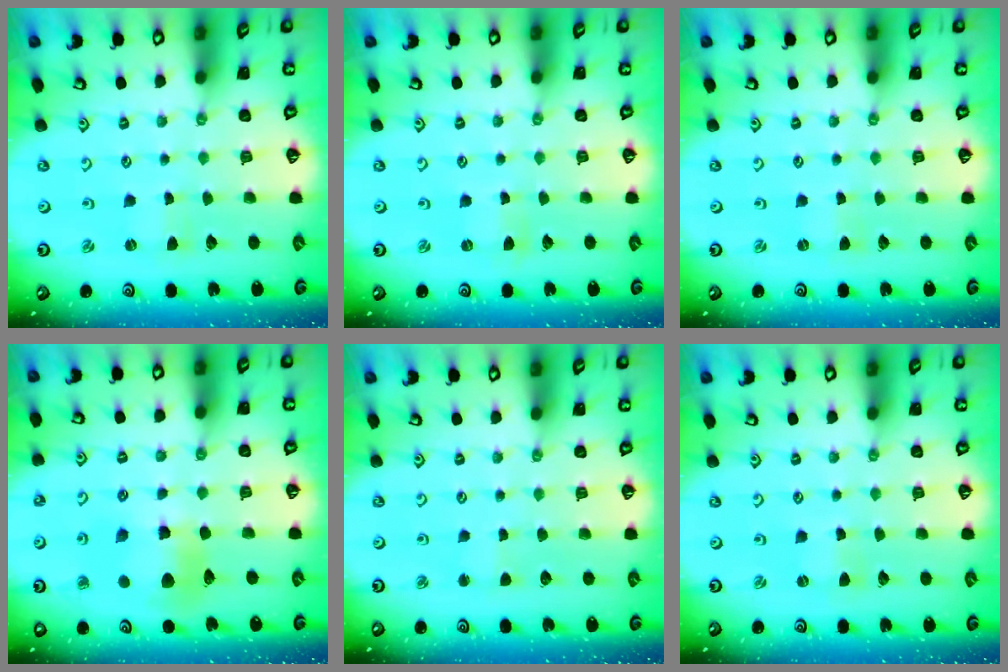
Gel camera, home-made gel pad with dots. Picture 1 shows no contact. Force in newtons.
{"total": 0.0}
{"total": 0.0}
{"total": 10.7, "press": 10.6, "slide": 1.4}
{"total": 1.9, "press": 1.9, "slide": 0.2}
{"total": 0.0}